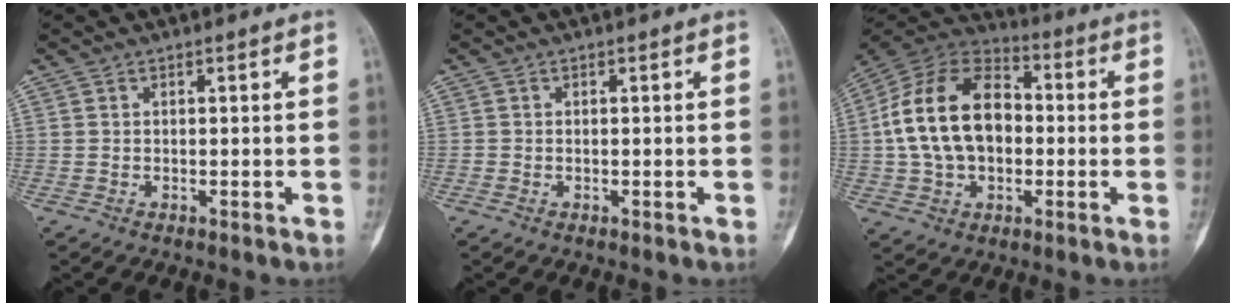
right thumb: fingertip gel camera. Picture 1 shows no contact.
{"total": 0.0}
{"total": 19.4, "force": [0.1, 13.3, 14.2], "torque": [-0.241, 0.028, -0.002]}